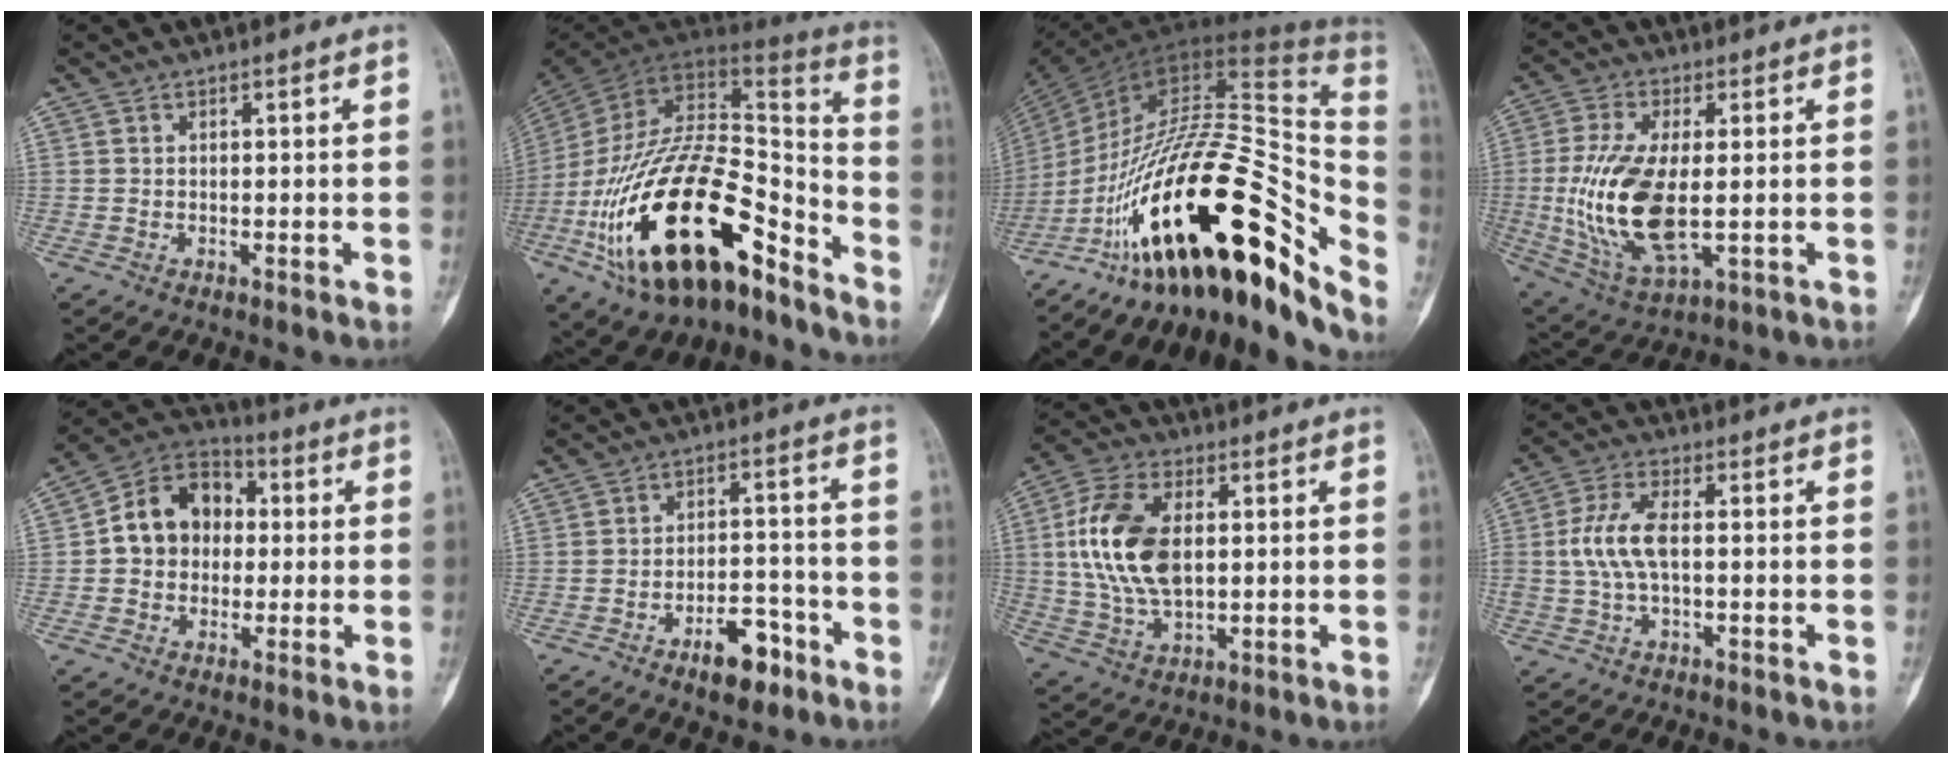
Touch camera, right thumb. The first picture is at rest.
{"total": 32.1, "force": [-15.7, 14.8, 23.7], "torque": [-0.448, 0.062, -0.259]}
{"total": 36.1, "force": [-18.8, 12.3, 28.3], "torque": [-0.362, 0.093, -0.294]}
{"total": 16.2, "force": [-0.9, 7.1, 14.5], "torque": [-0.306, -0.011, -0.004]}
{"total": 12.7, "force": [0.9, 10.3, 7.4], "torque": [-0.090, 0.029, 0.004]}
{"total": 8.0, "force": [-4.8, 3.8, 5.1], "torque": [-0.061, 0.037, -0.072]}
{"total": 15.3, "force": [2.0, 8.8, 12.4], "torque": [-0.247, 0.004, 0.039]}
{"total": 7.9, "force": [0.2, 3.5, 7.1], "torque": [-0.165, 0.017, 0.003]}